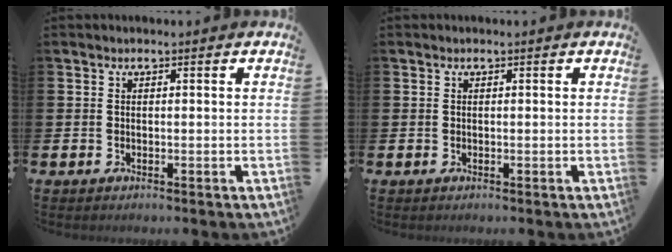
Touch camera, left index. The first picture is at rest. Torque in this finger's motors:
{"motor_torque": [0.00, 0.00, -0.02, 0.00]}